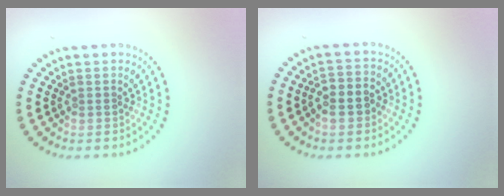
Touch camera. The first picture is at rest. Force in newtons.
{"total": 2.7, "press": 2.6, "slide": 1.0}